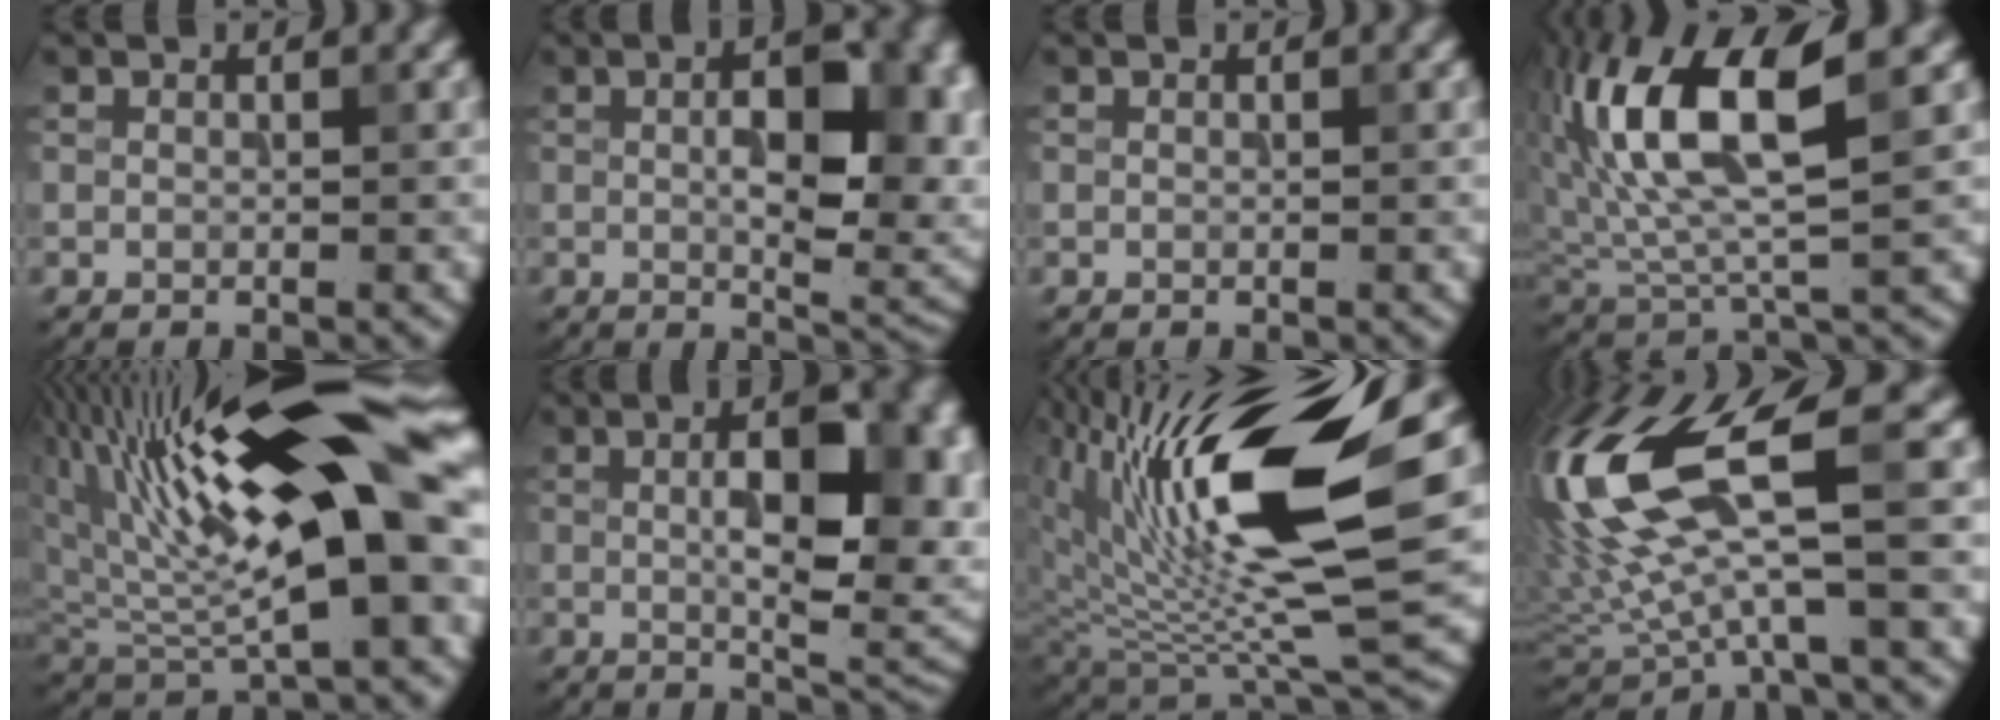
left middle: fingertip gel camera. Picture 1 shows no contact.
{"total": 10.4, "force": [0.9, 4.8, 9.1], "torque": [-0.123, -0.001, 0.021]}
{"total": 0.0}
{"total": 10.9, "force": [3.3, 3.7, 9.7], "torque": [-0.200, 0.011, 0.063]}
{"total": 18.3, "force": [4.7, 5.8, 16.7], "torque": [-0.271, 0.024, 0.070]}
{"total": 11.7, "force": [0.9, 4.8, 10.6], "torque": [-0.133, 0.006, 0.017]}
{"total": 16.2, "force": [4.9, 5.5, 14.4], "torque": [-0.259, -0.009, 0.086]}
{"total": 12.7, "force": [2.7, 3.7, 11.8], "torque": [-0.255, 0.007, 0.053]}